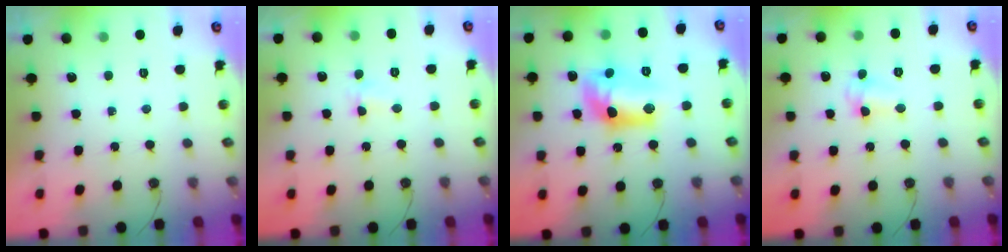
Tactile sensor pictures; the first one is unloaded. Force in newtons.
{"total": 2.5, "press": 2.1, "slide": 1.4}
{"total": 16.1, "press": 15.6, "slide": 4.1}
{"total": 4.7, "press": 3.3, "slide": 3.4}